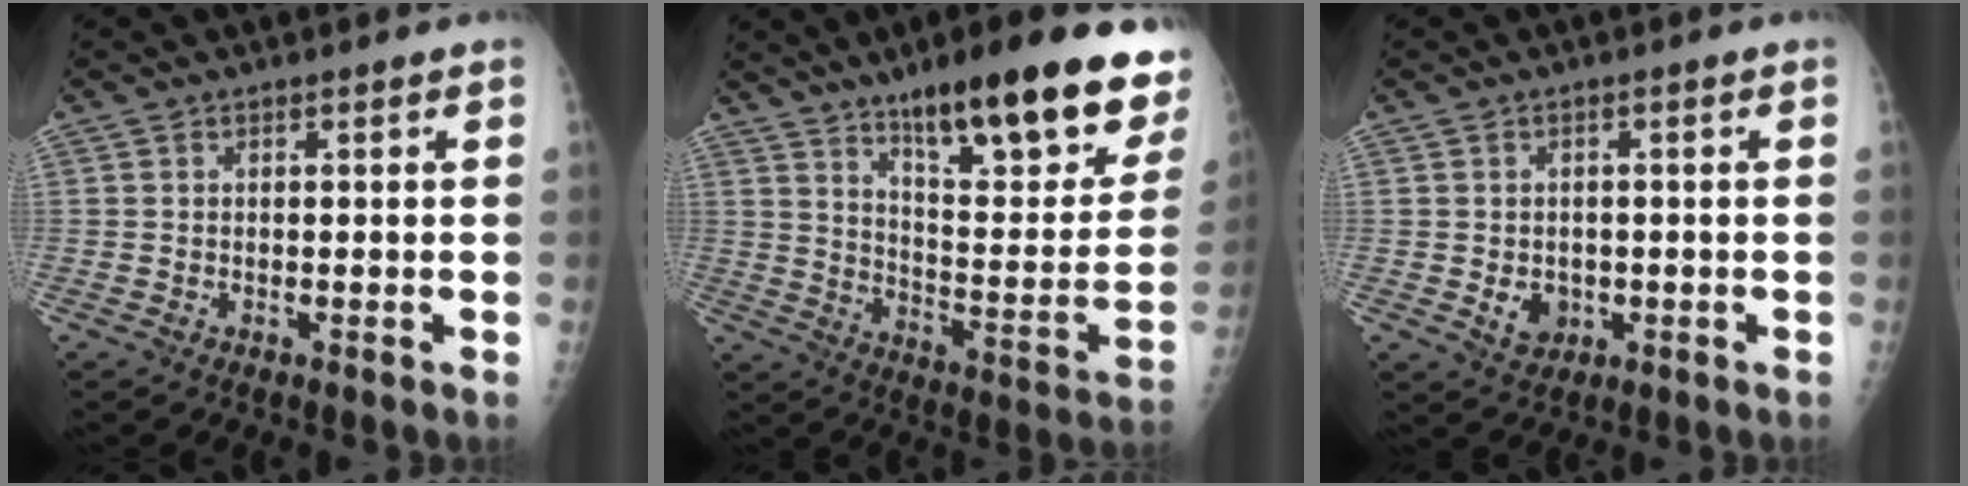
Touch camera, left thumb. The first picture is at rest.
{"total": 26.0, "force": [16.4, 6.3, 19.2], "torque": [-0.233, -0.071, 0.247]}
{"total": 4.1, "force": [-0.8, 3.4, 2.1], "torque": [-0.017, 0.001, -0.002]}